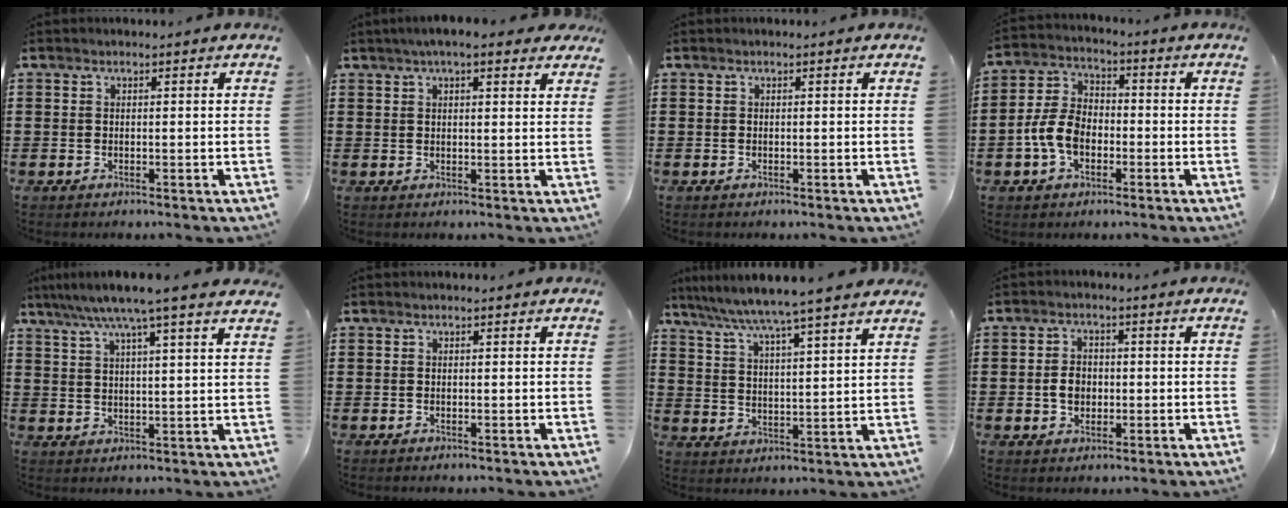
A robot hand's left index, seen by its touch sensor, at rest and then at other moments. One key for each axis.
{"total": 4.4, "fx": 3.2, "fy": 0.8, "fz": 2.8, "tx": -0.063, "ty": 0.007, "tz": 0.057}
{"total": 0.0}
{"total": 7.2, "fx": -2.3, "fy": 4.7, "fz": 4.9, "tx": -0.129, "ty": 0.006, "tz": -0.052}
{"total": 7.0, "fx": 5.5, "fy": -0.3, "fz": 4.4, "tx": -0.100, "ty": -0.017, "tz": 0.093}
{"total": 0.0}
{"total": 5.9, "fx": 5.3, "fy": -1.2, "fz": 2.3, "tx": -0.068, "ty": -0.037, "tz": 0.086}
{"total": 3.6, "fx": -0.5, "fy": 2.7, "fz": 2.3, "tx": -0.048, "ty": 0.006, "tz": -0.012}